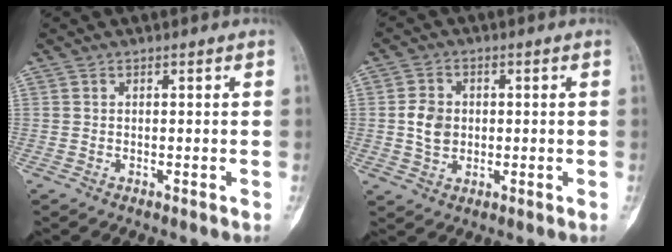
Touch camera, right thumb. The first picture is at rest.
{"total": 5.3, "force": [0.0, 4.3, 3.1], "torque": [-0.044, 0.002, 0.001]}